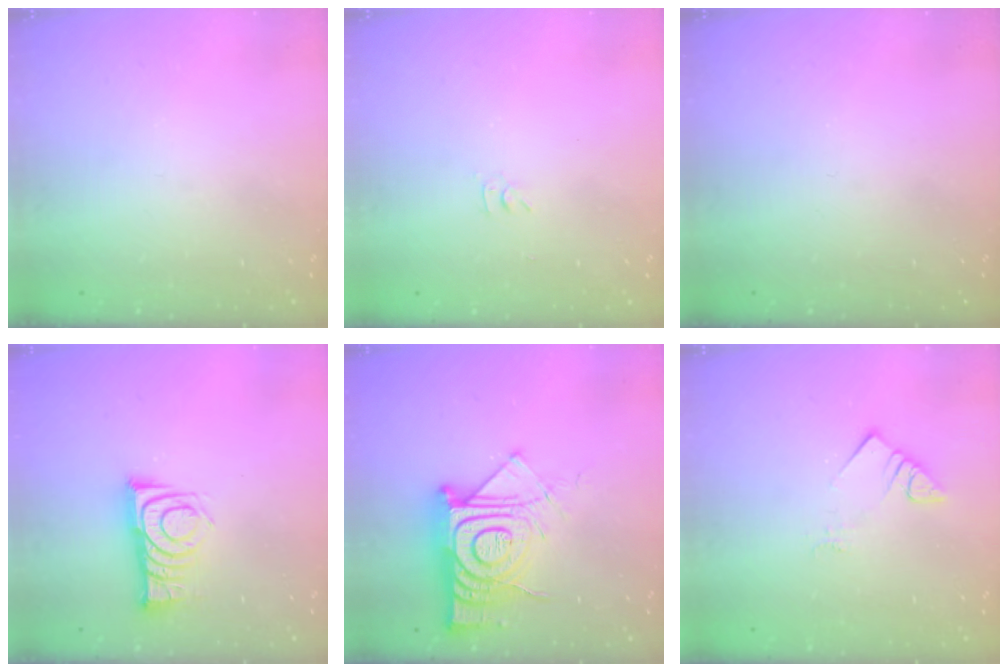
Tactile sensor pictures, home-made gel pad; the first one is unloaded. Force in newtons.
{"total": 2.8, "press": 2.8, "slide": 0.4}
{"total": 0.0}
{"total": 9.7, "press": 9.7, "slide": 0.4}
{"total": 16.8, "press": 16.7, "slide": 1.5}
{"total": 4.7, "press": 4.7, "slide": 0.4}